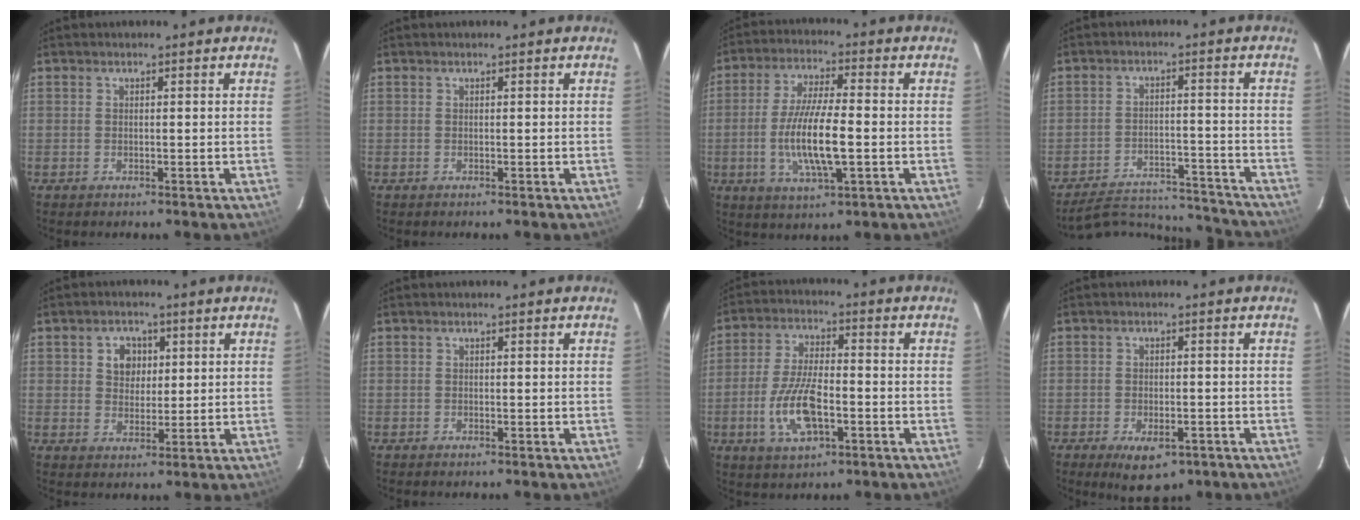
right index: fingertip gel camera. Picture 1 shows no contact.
{"total": 0.0}
{"total": 11.8, "force": [-2.2, 2.6, 11.3], "torque": [-0.221, -0.008, -0.041]}
{"total": 17.9, "force": [-16.8, 4.5, 4.0], "torque": [-0.086, 0.028, -0.221]}
{"total": 4.9, "force": [1.5, 4.1, 2.2], "torque": [-0.032, 0.012, 0.030]}
{"total": 0.0}
{"total": 10.9, "force": [-3.5, 4.3, 9.4], "torque": [-0.196, -0.003, -0.063]}
{"total": 7.3, "force": [-4.3, 3.6, 4.7], "torque": [-0.091, -0.013, -0.058]}